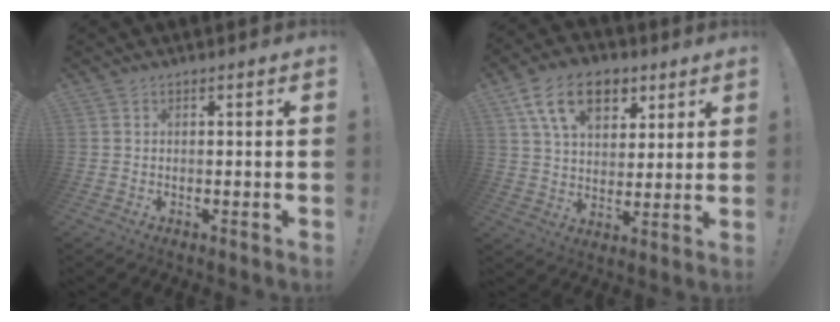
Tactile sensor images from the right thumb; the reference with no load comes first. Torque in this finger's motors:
{"motor_torque": [1.79, 1.89, 0.96, 0.32, 0.09]}